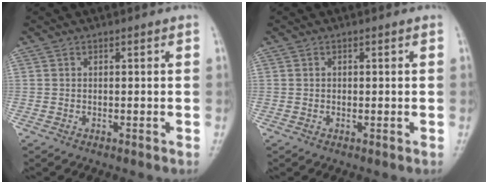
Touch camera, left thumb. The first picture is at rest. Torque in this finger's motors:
{"motor_torque": [-0.20, -0.21, 0.16, 0.00, -0.03]}